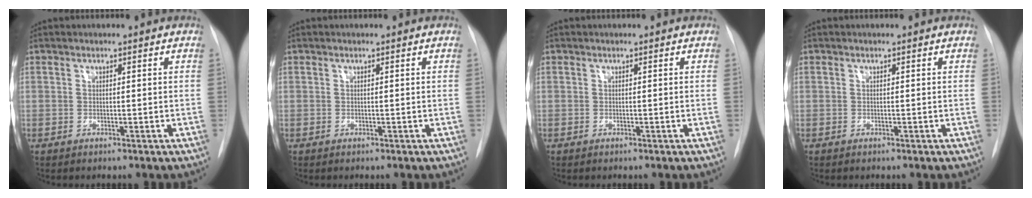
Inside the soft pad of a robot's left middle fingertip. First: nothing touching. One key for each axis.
{"total": 0.0}
{"total": 0.0}
{"total": 0.0}